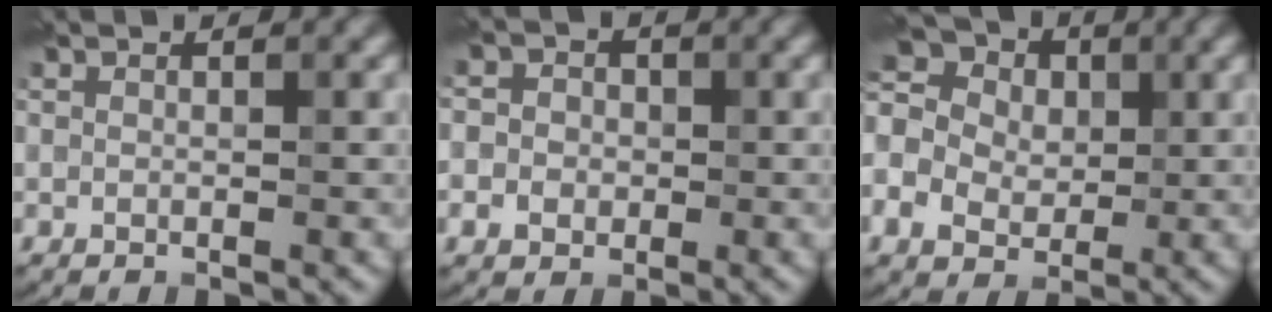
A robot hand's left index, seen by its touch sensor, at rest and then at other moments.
{"total": 3.5, "force": [-0.2, 3.2, 1.5], "torque": [-0.003, 0.005, -0.024]}
{"total": 8.8, "force": [0.4, 7.3, 5.0], "torque": [-0.116, 0.023, -0.019]}